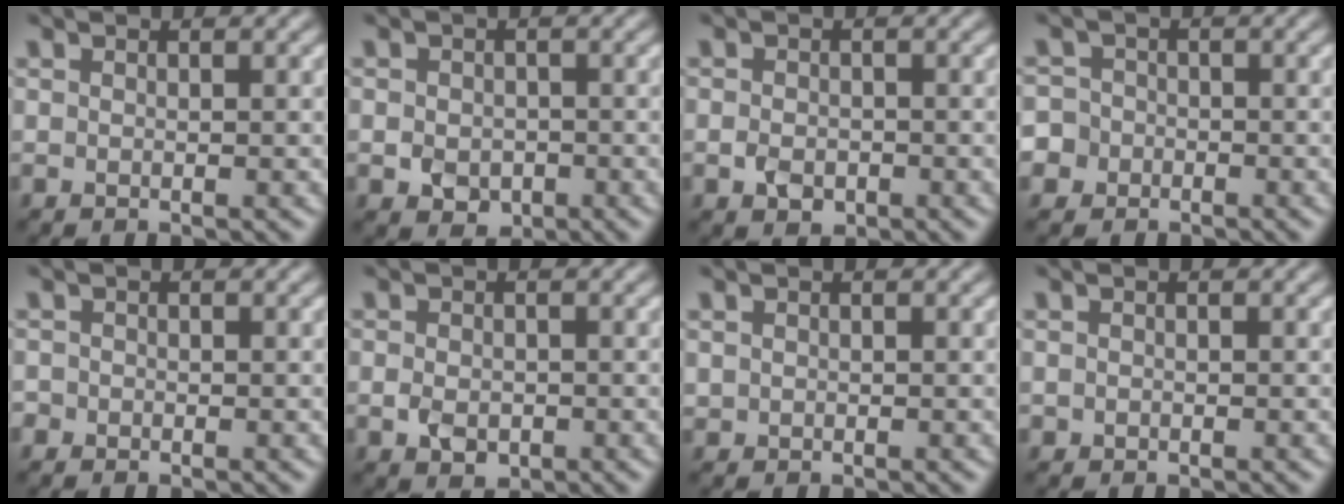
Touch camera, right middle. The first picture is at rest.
{"total": 2.4, "force": [-0.8, 1.9, 1.2], "torque": [-0.020, -0.005, -0.016]}
{"total": 1.8, "force": [-0.8, 1.3, 0.9], "torque": [-0.021, -0.004, -0.018]}
{"total": 5.1, "force": [-2.0, 4.5, 1.1], "torque": [-0.020, 0.017, -0.069]}
{"total": 1.0, "force": [-0.5, 0.8, 0.3], "torque": [-0.005, -0.002, -0.012]}
{"total": 2.0, "force": [-0.8, 1.4, 1.2], "torque": [-0.027, -0.003, -0.015]}
{"total": 0.5, "force": [0.1, 0.5, 0.0], "torque": [-0.002, 0.001, 0.003]}
{"total": 0.5, "force": [-0.3, 0.4, 0.1], "torque": [-0.002, 0.001, -0.007]}